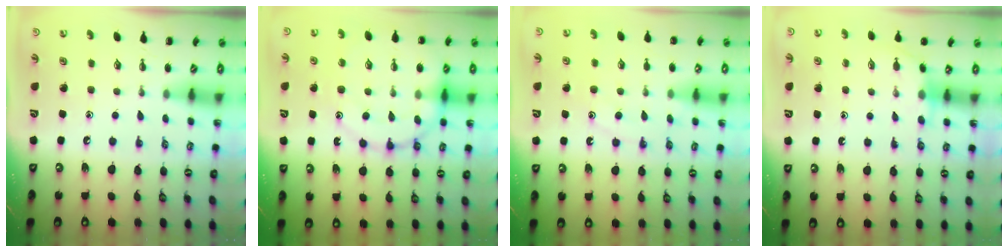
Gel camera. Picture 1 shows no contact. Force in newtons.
{"total": 16.3, "press": 16.1, "slide": 2.0}
{"total": 12.0, "press": 12.0, "slide": 0.9}
{"total": 4.7, "press": 4.6, "slide": 0.7}